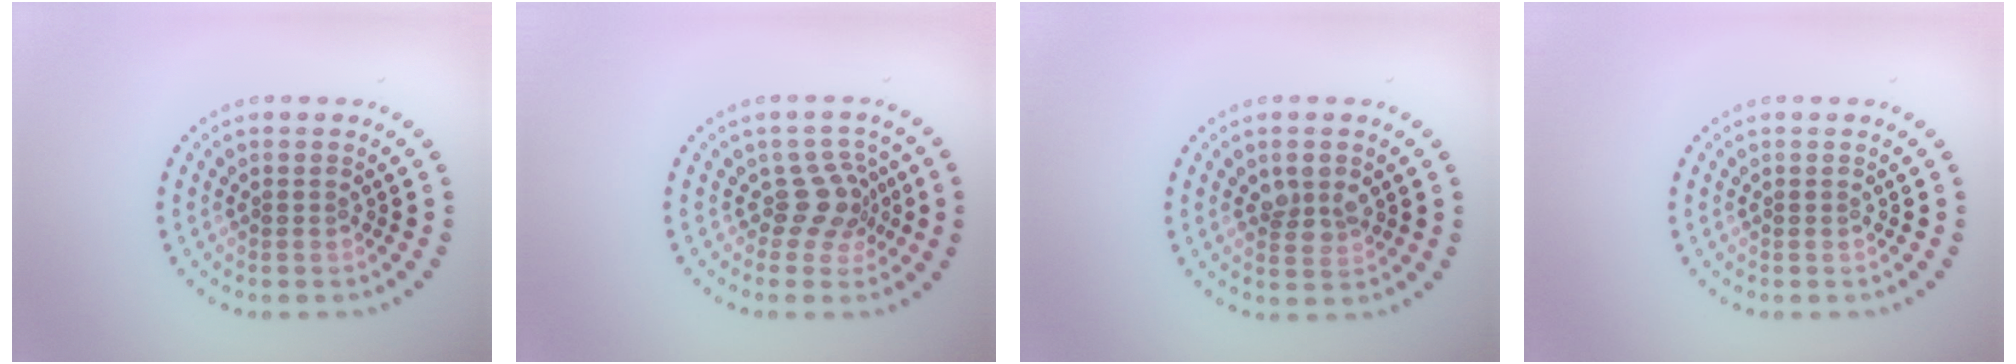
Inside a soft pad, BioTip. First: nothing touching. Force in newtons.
{"total": 2.8, "press": 2.0, "slide": 1.9}
{"total": 2.4, "press": 2.4, "slide": 0.5}
{"total": 0.0}